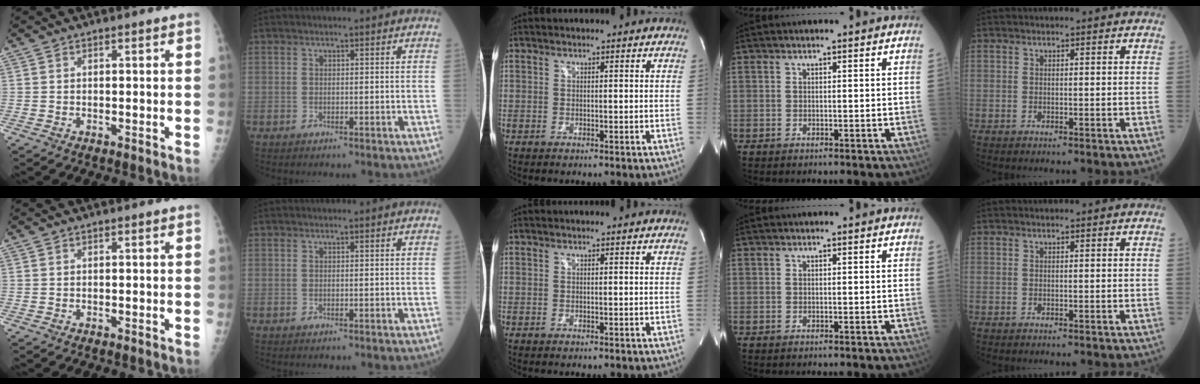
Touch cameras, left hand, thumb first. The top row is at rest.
{}